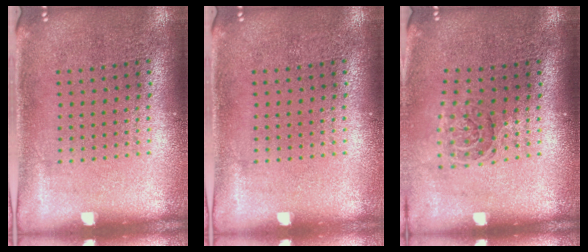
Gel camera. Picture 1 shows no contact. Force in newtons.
{"total": 0.0}
{"total": 1.4, "press": 1.2, "slide": 0.8}